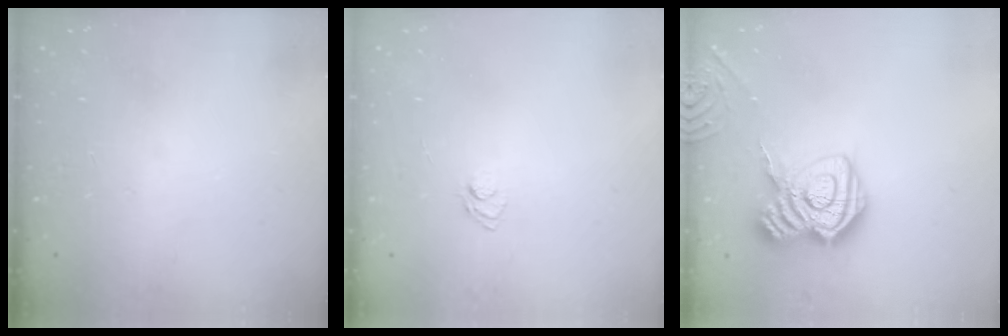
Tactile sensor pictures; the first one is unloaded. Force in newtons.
{"total": 3.7, "press": 3.5, "slide": 1.3}
{"total": 13.3, "press": 13.3, "slide": 0.8}